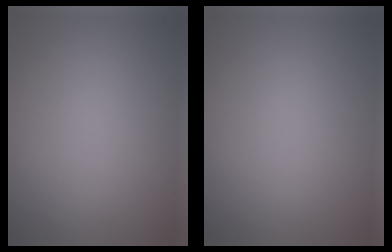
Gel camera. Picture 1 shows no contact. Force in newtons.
{"total": 0.0}